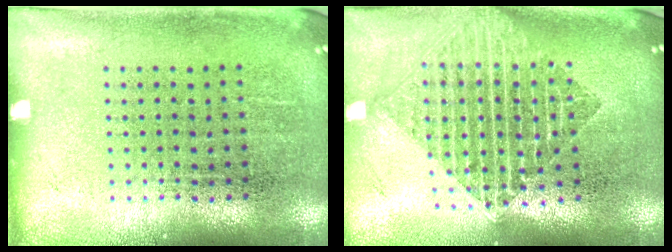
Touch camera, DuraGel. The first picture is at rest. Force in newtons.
{"total": 2.2, "press": 1.7, "slide": 1.3}